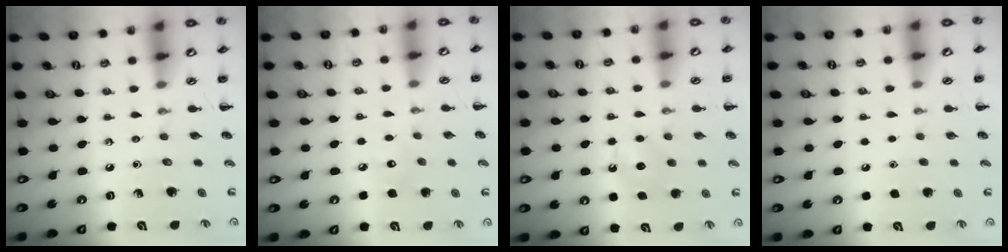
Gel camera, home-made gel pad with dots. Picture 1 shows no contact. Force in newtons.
{"total": 3.7, "press": 3.6, "slide": 0.9}
{"total": 6.7, "press": 6.5, "slide": 1.6}
{"total": 1.8, "press": 1.7, "slide": 0.1}